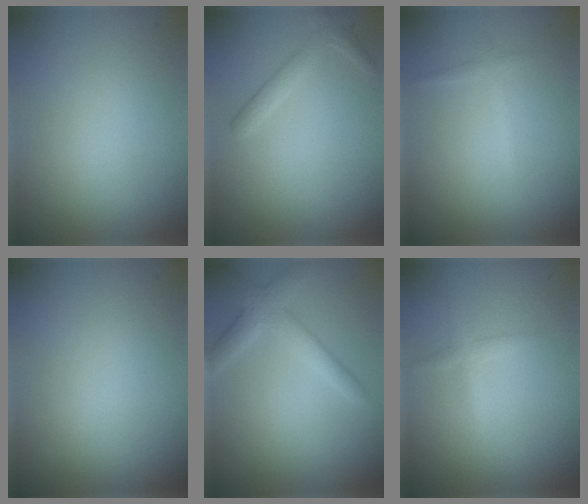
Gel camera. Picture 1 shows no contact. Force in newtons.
{"total": 1.6, "press": 1.6, "slide": 0.1}
{"total": 0.6, "press": 0.6, "slide": 0.1}
{"total": 0.0}
{"total": 3.0, "press": 3.0, "slide": 0.1}
{"total": 1.2, "press": 1.2, "slide": 0.0}